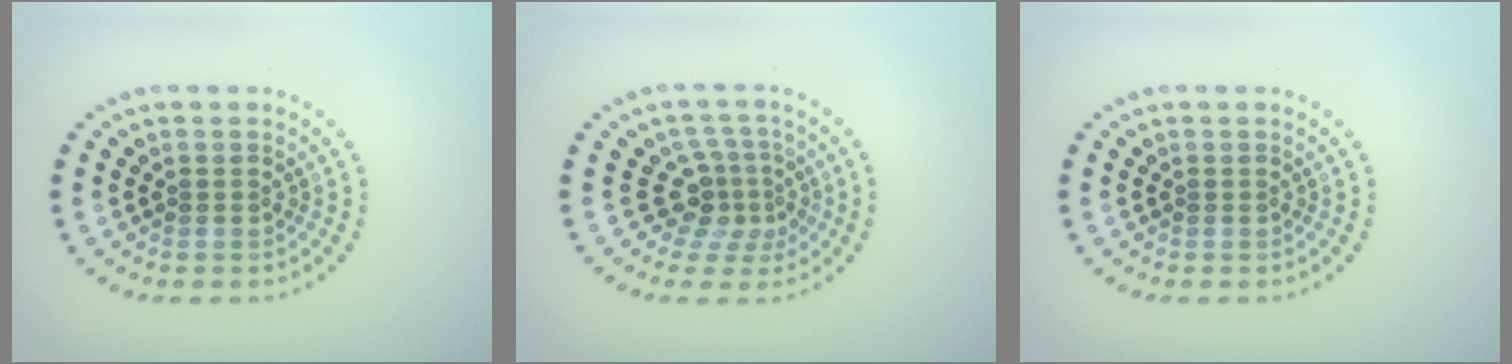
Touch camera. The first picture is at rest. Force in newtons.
{"total": 3.2, "press": 2.3, "slide": 2.2}
{"total": 0.0}